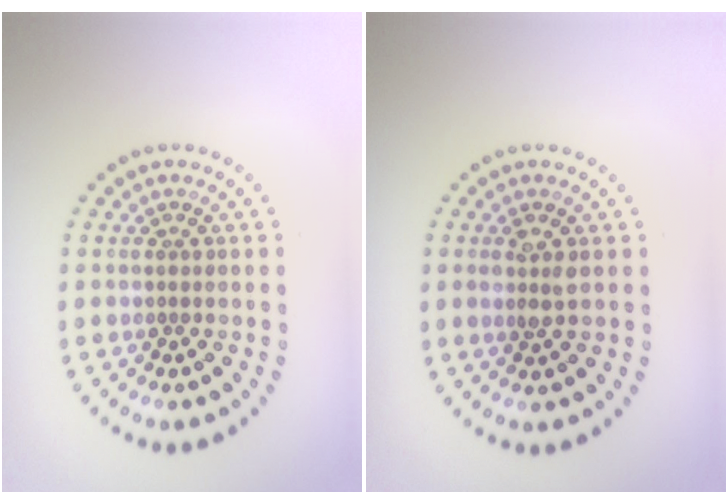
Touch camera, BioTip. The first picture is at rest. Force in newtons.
{"total": 1.7, "press": 1.7, "slide": 0.4}